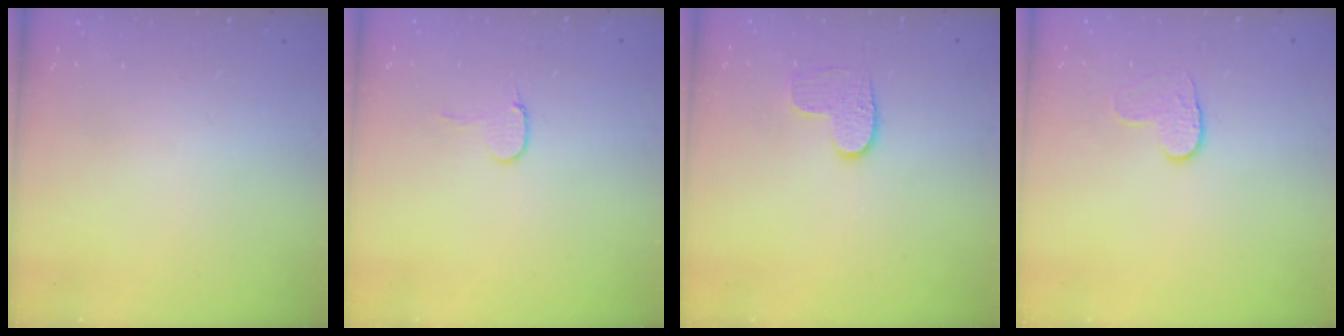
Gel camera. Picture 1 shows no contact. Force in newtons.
{"total": 5.9, "press": 5.9, "slide": 0.5}
{"total": 6.6, "press": 6.6, "slide": 0.3}
{"total": 5.0, "press": 4.9, "slide": 0.5}